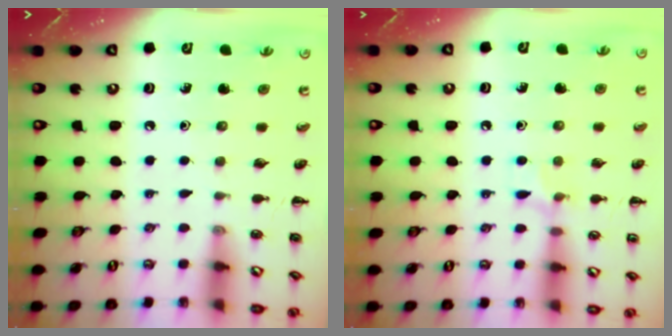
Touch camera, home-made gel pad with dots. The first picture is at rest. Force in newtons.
{"total": 5.7, "press": 5.4, "slide": 1.8}